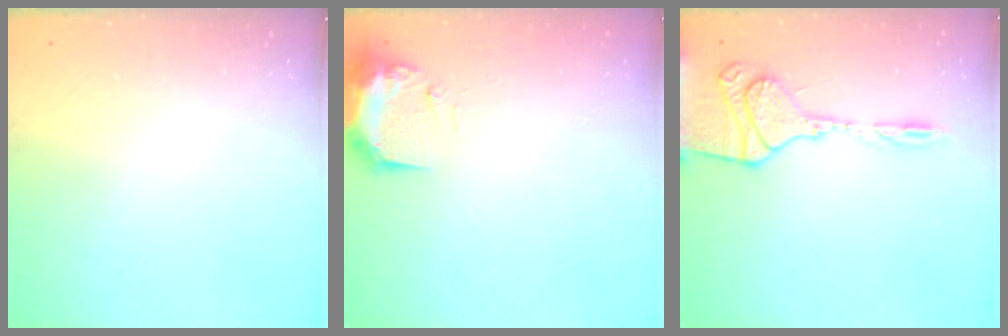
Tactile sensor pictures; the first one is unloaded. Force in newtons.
{"total": 9.2, "press": 9.0, "slide": 1.5}
{"total": 14.7, "press": 14.6, "slide": 1.8}